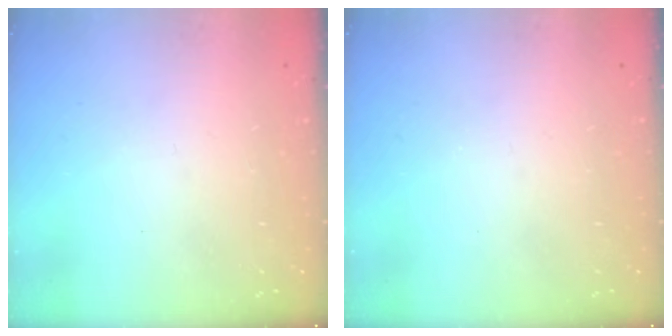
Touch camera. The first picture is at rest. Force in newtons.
{"total": 0.0}